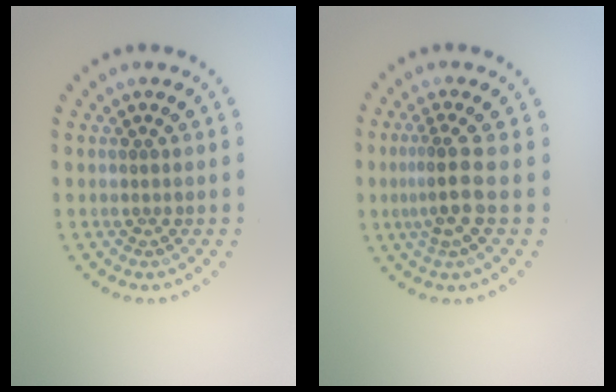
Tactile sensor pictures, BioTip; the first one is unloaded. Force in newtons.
{"total": 3.0, "press": 2.1, "slide": 2.0}